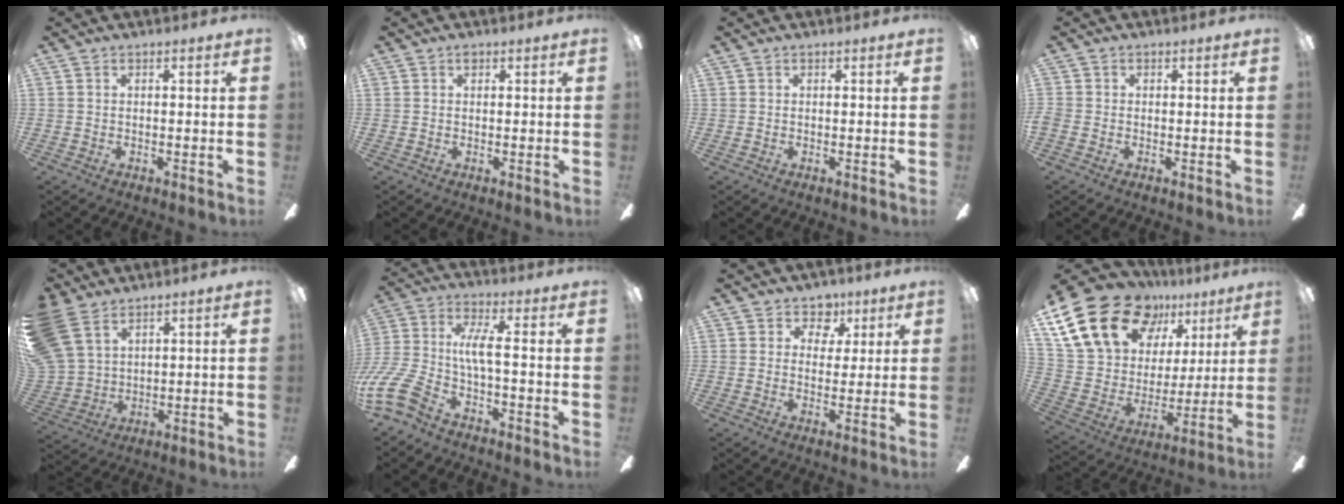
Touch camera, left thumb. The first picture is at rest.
{"total": 0.8, "force": [0.5, 0.5, 0.4], "torque": [-0.009, 0.000, 0.011]}
{"total": 0.0}
{"total": 1.1, "force": [-0.4, 1.0, 0.4], "torque": [-0.007, 0.002, -0.007]}
{"total": 12.9, "force": [7.9, 8.0, 6.2], "torque": [-0.162, -0.019, 0.160]}
{"total": 12.2, "force": [-3.9, 4.9, 10.5], "torque": [-0.245, 0.000, -0.076]}
{"total": 6.0, "force": [3.2, 4.8, 1.5], "torque": [-0.017, -0.012, 0.056]}
{"total": 23.7, "force": [15.0, 13.9, 11.9], "torque": [-0.251, -0.089, 0.288]}